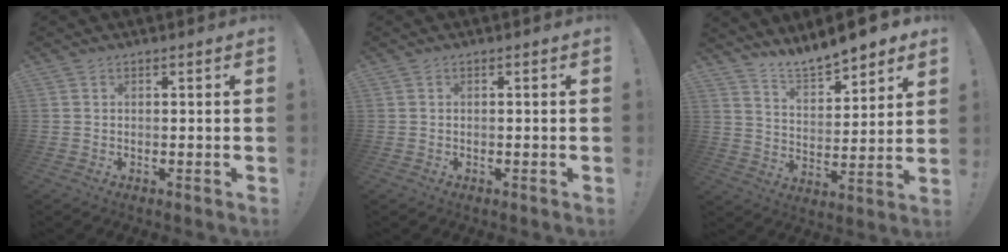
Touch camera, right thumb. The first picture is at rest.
{"total": 0.0}
{"total": 10.3, "force": [9.7, 1.5, 3.1], "torque": [-0.064, -0.080, 0.175]}